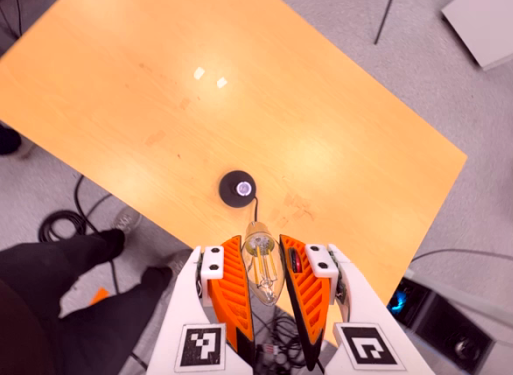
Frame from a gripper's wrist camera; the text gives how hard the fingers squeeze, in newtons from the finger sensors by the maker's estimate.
{"total": 15.8, "left": 17.5, "right": 14.1}